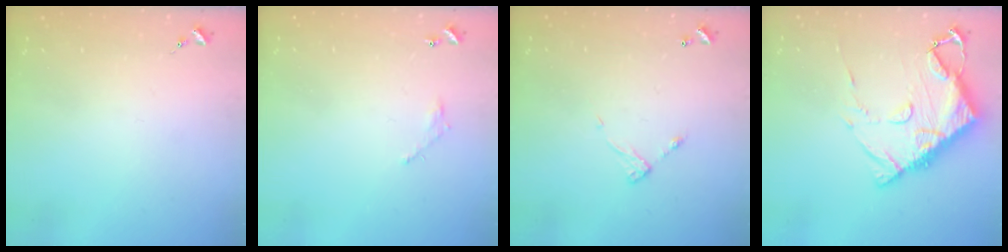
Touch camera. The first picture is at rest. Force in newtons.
{"total": 4.3, "press": 4.3, "slide": 0.2}
{"total": 6.4, "press": 6.4, "slide": 0.4}
{"total": 14.3, "press": 14.2, "slide": 1.3}